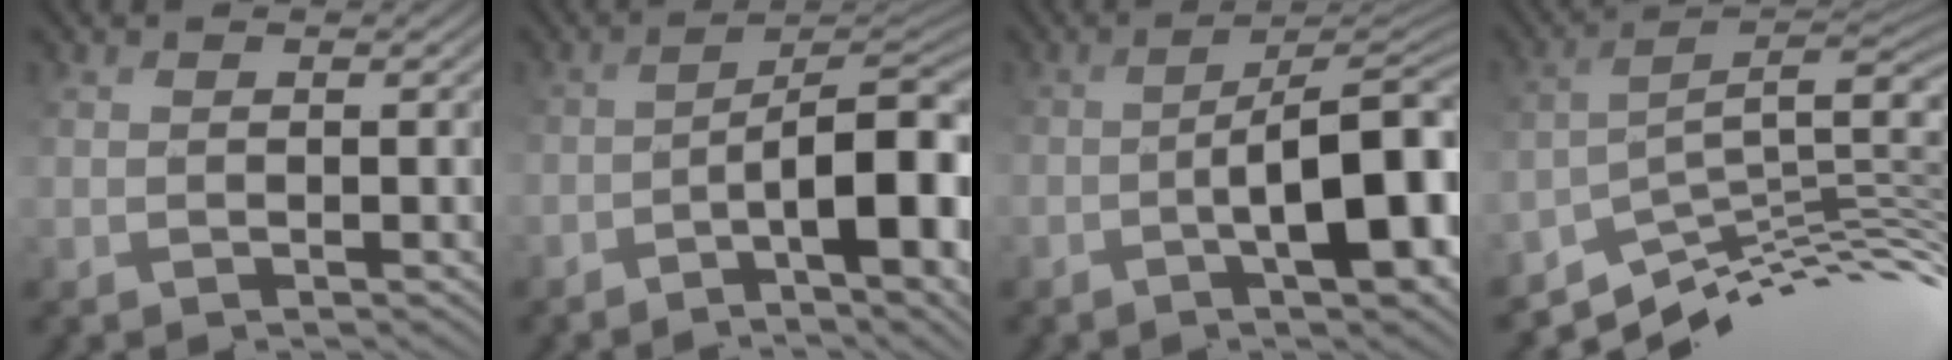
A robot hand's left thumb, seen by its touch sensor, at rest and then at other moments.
{"total": 14.3, "force": [-6.0, 4.6, 12.2], "torque": [-0.161, -0.006, -0.072]}
{"total": 12.2, "force": [-3.8, 3.9, 10.9], "torque": [-0.133, 0.003, -0.045]}
{"total": 9.7, "force": [-6.2, 2.4, 7.1], "torque": [-0.117, 0.005, -0.099]}